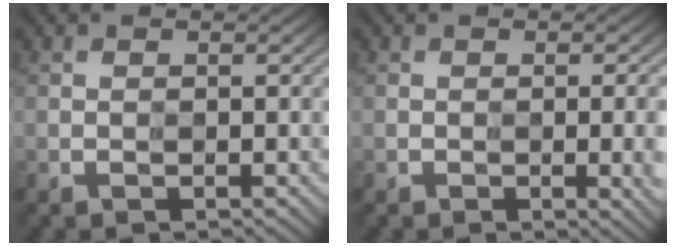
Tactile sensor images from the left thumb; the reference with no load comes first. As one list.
[{"total": 5.8, "force": [-1.8, 1.9, 5.2], "torque": [-0.055, -0.002, -0.009]}]